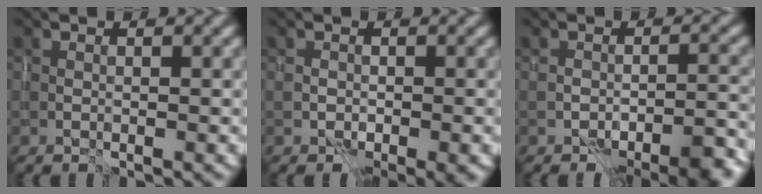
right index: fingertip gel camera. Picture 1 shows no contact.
{"total": 1.7, "force": [-0.9, 0.9, 1.2], "torque": [-0.022, -0.010, -0.009]}
{"total": 4.3, "force": [-3.3, 1.0, 2.5], "torque": [-0.037, -0.003, -0.044]}